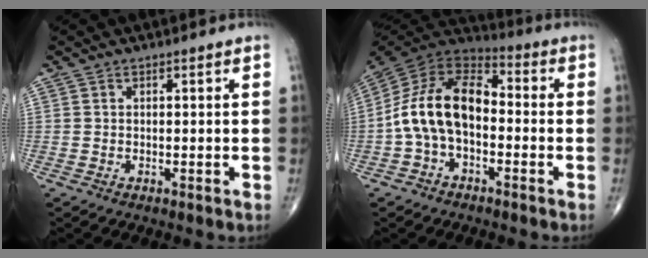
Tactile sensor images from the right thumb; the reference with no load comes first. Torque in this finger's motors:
{"motor_torque": [2.41, 2.43, 1.11, -0.82, 0.52]}